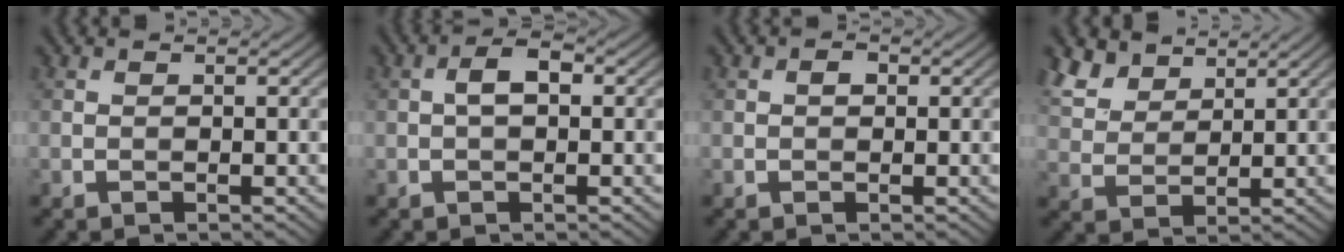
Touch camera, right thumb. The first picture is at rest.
{"total": 2.7, "force": [0.2, 1.3, 2.4], "torque": [-0.041, 0.009, -0.001]}
{"total": 1.0, "force": [0.1, 0.8, 0.7], "torque": [-0.010, 0.001, -0.001]}
{"total": 6.2, "force": [4.5, 3.2, 2.7], "torque": [-0.075, 0.007, 0.096]}